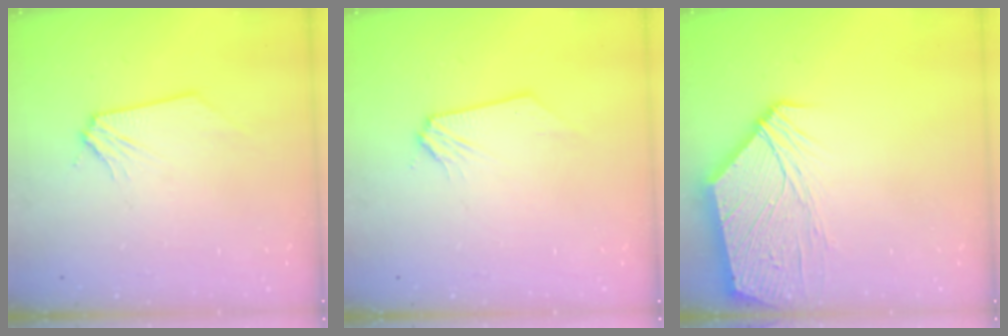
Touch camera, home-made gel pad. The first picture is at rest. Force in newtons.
{"total": 0.0}
{"total": 12.5, "press": 12.4, "slide": 2.0}